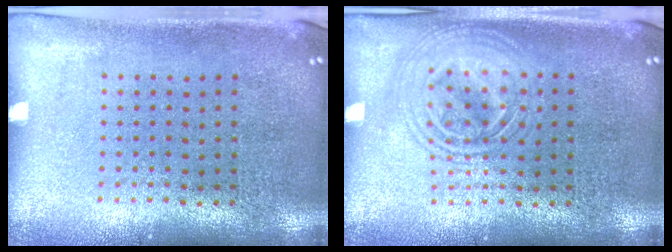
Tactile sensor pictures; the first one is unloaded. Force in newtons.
{"total": 1.7, "press": 1.7, "slide": 0.3}